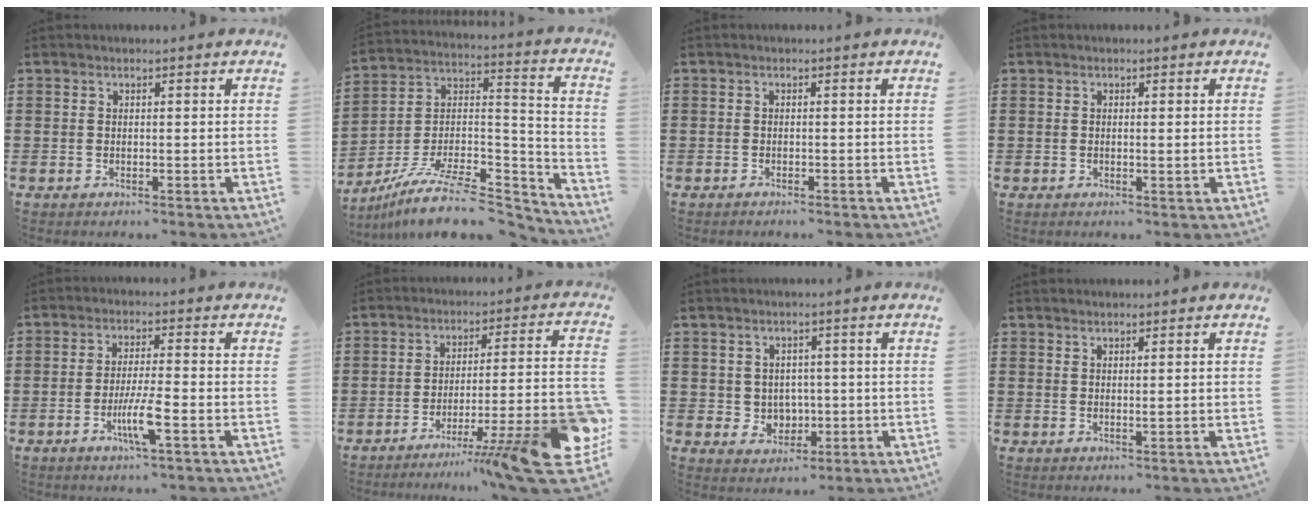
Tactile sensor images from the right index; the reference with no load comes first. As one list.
[{"total": 12.1, "force": [-9.5, 3.8, 6.6], "torque": [-0.116, 0.027, -0.178]}, {"total": 0.5, "force": [-0.5, 0.0, 0.2], "torque": [-0.004, -0.002, -0.010]}, {"total": 0.6, "force": [0.1, 0.1, 0.6], "torque": [-0.012, -0.001, 0.002]}, {"total": 5.8, "force": [-2.4, 0.4, 5.3], "torque": [-0.099, -0.013, -0.044]}, {"total": 13.7, "force": [-7.8, 1.7, 11.1], "torque": [-0.146, 0.018, -0.126]}, {"total": 3.0, "force": [0.8, 2.8, 0.6], "torque": [-0.020, 0.001, 0.010]}, {"total": 0.9, "force": [0.5, -0.4, 0.7], "torque": [-0.012, -0.002, 0.009]}]